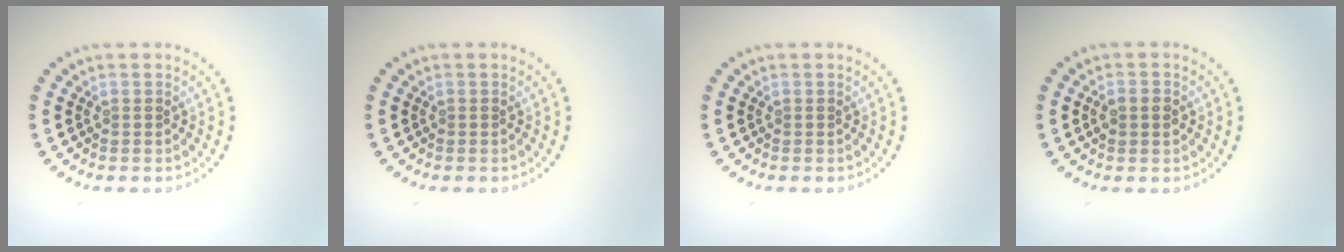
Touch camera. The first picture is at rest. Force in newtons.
{"total": 0.0}
{"total": 0.0}
{"total": 1.4, "press": 1.4, "slide": 0.1}